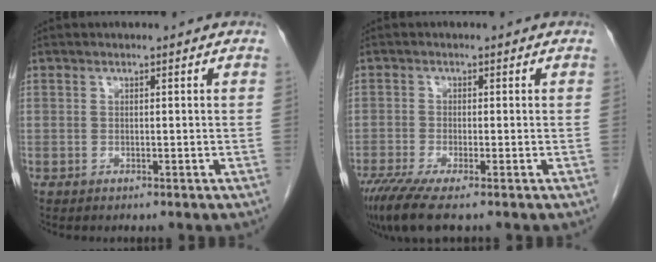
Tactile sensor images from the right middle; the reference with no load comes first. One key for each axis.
{"total": 6.1, "fx": -4.3, "fy": 0.3, "fz": 4.3, "tx": -0.079, "ty": -0.019, "tz": -0.077}